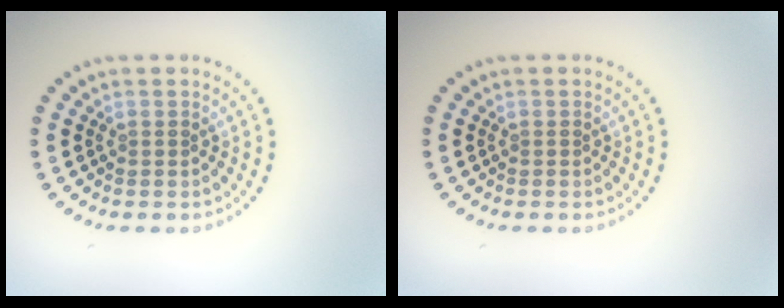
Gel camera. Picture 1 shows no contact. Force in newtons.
{"total": 0.0}